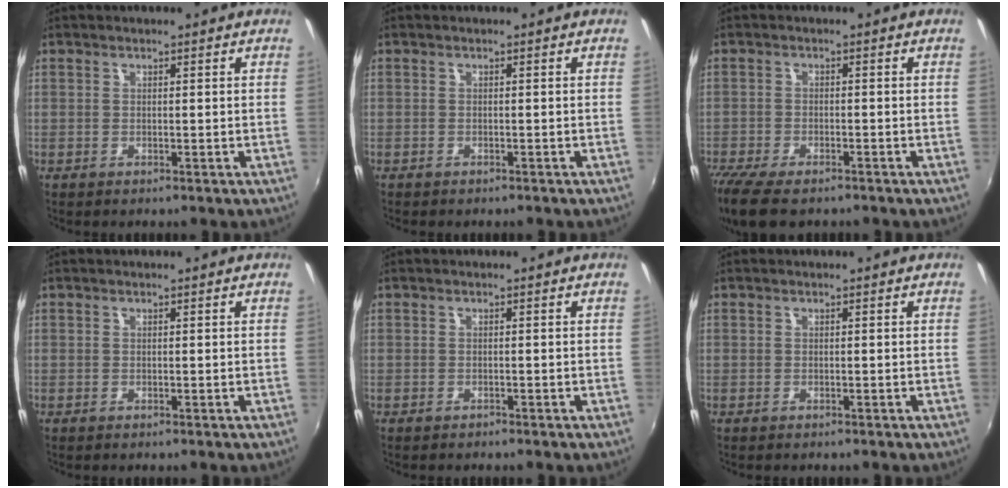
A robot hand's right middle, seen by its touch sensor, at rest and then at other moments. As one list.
[{"total": 1.1, "force": [-1.0, 0.4, 0.3], "torque": [-0.010, -0.004, -0.014]}, {"total": 10.5, "force": [-8.2, 3.4, 5.6], "torque": [-0.141, -0.045, -0.148]}, {"total": 0.0}, {"total": 0.5, "force": [-0.5, 0.0, 0.0], "torque": [-0.001, -0.001, -0.009]}, {"total": 0.0}]